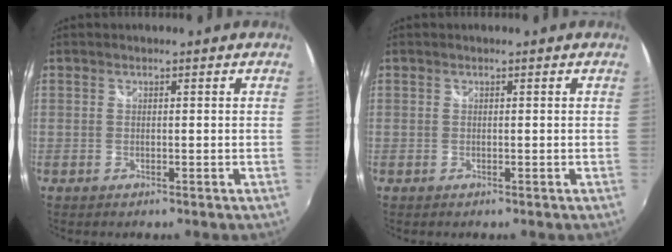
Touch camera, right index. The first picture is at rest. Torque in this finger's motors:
{"motor_torque": [-0.02, -0.02, 0.03, 0.00]}